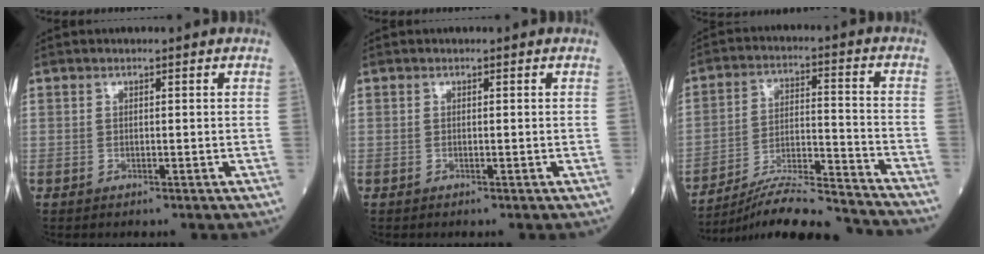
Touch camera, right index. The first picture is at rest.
{"total": 0.0}
{"total": 18.6, "force": [-17.5, 0.2, 6.4], "torque": [-0.112, -0.002, -0.273]}